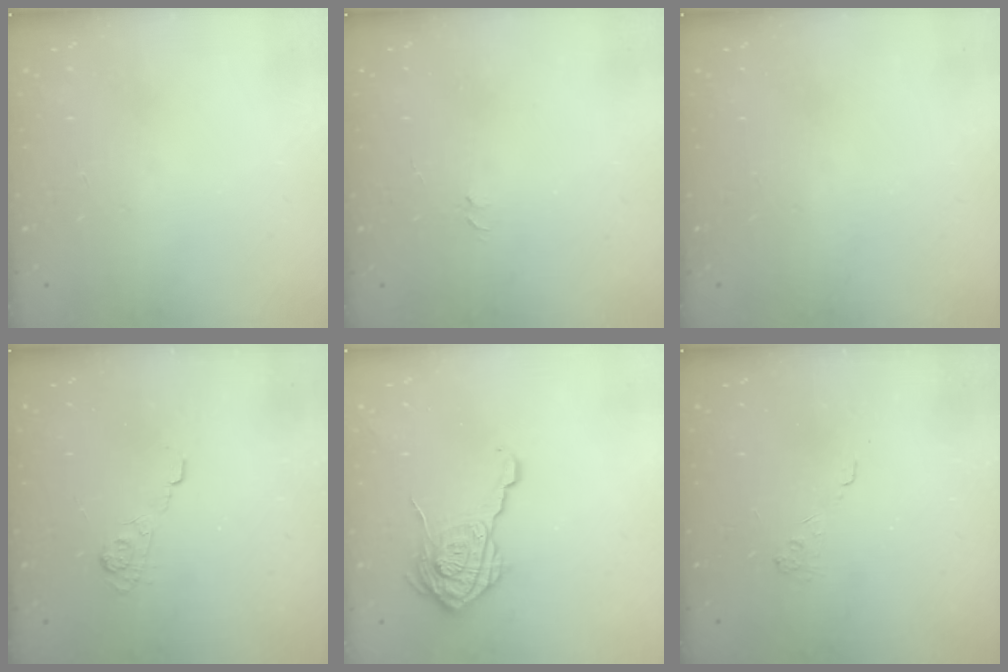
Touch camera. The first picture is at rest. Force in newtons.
{"total": 3.5, "press": 3.5, "slide": 0.3}
{"total": 0.0}
{"total": 4.2, "press": 3.8, "slide": 1.6}
{"total": 18.1, "press": 18.1, "slide": 0.8}
{"total": 2.1, "press": 1.5, "slide": 1.4}